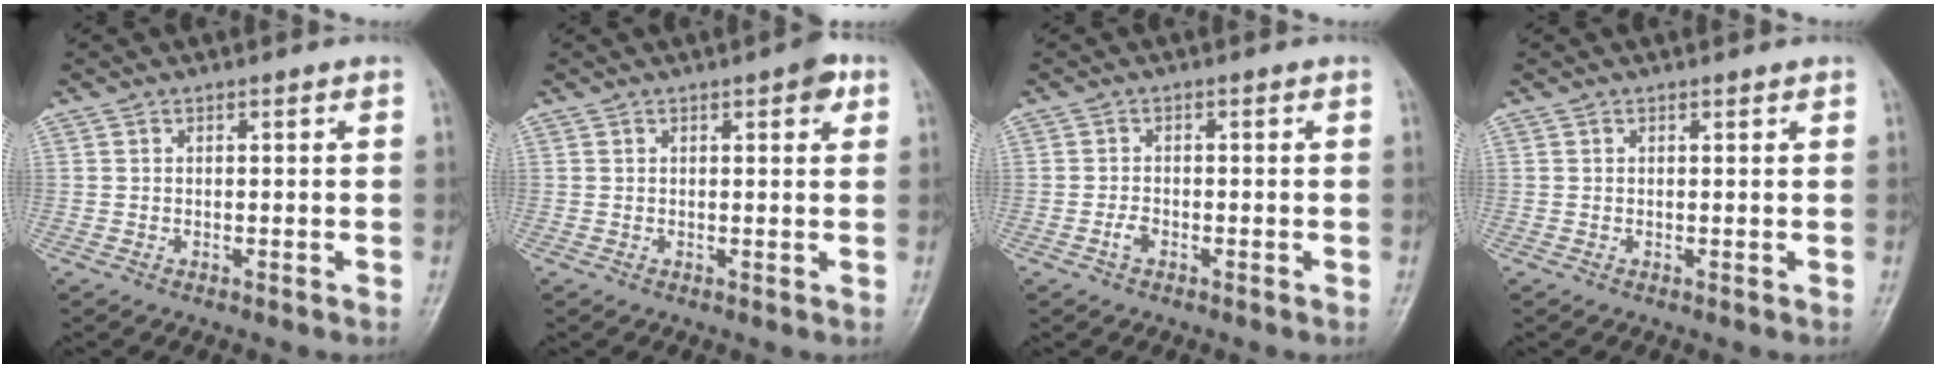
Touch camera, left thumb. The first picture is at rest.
{"total": 3.3, "force": [1.6, 1.2, 2.6], "torque": [-0.024, -0.002, 0.014]}
{"total": 1.7, "force": [-0.8, 1.0, 1.0], "torque": [-0.020, 0.004, -0.019]}
{"total": 0.6, "force": [0.5, 0.2, 0.3], "torque": [-0.006, -0.002, 0.005]}